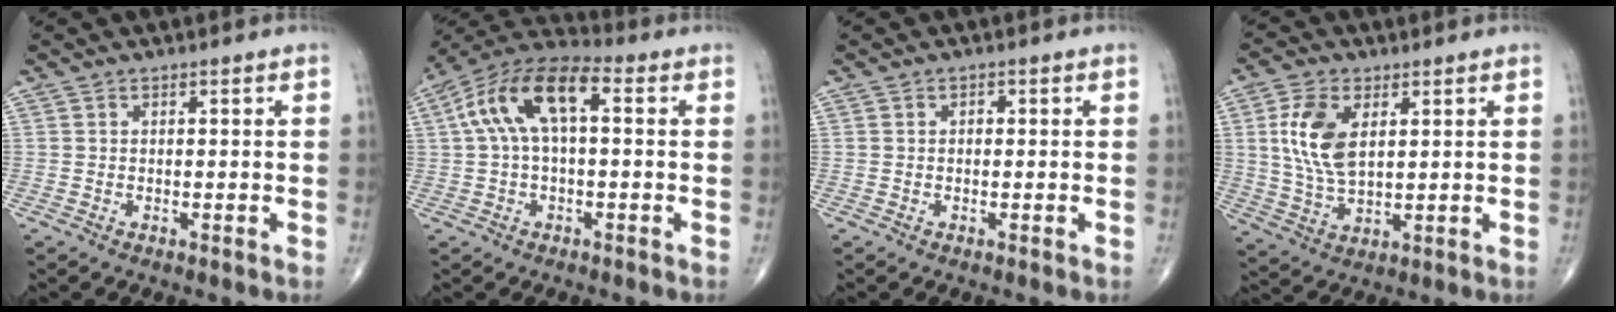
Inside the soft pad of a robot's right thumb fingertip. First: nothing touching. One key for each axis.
{"total": 13.2, "fx": 2.3, "fy": 6.1, "fz": 11.5, "tx": -0.228, "ty": 0.046, "tz": 0.033}
{"total": 0.8, "fx": 0.0, "fy": 0.6, "fz": 0.5, "tx": -0.005, "ty": 0.003, "tz": -0.001}
{"total": 10.4, "fx": 2.8, "fy": 5.7, "fz": 8.3, "tx": -0.166, "ty": -0.010, "tz": 0.058}